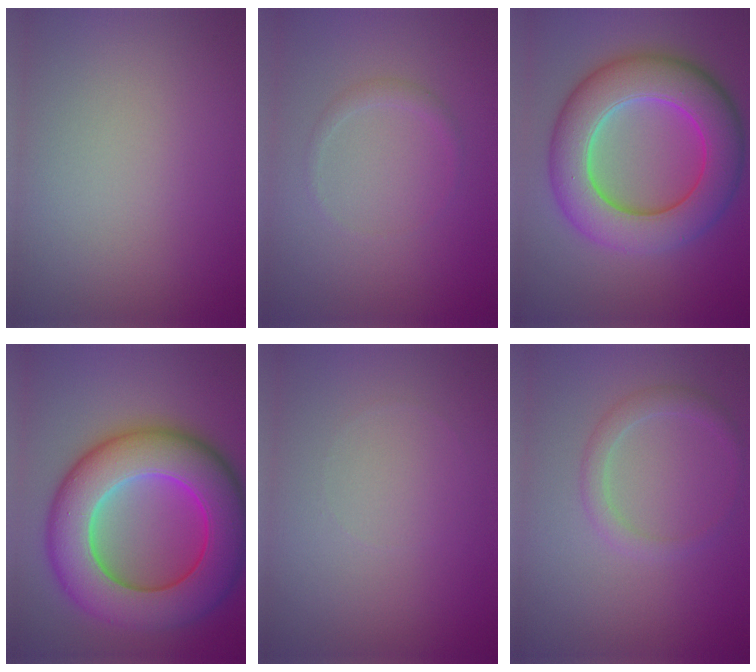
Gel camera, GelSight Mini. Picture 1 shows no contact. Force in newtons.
{"total": 0.9, "press": 0.9, "slide": 0.0}
{"total": 10.3, "press": 10.3, "slide": 0.3}
{"total": 13.2, "press": 13.2, "slide": 0.3}
{"total": 0.0}
{"total": 1.7, "press": 1.7, "slide": 0.1}